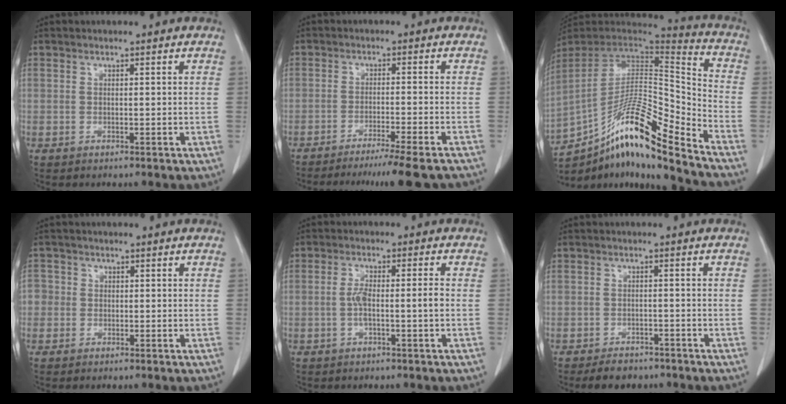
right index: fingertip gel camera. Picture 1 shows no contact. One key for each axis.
{"total": 13.4, "fx": -11.9, "fy": -0.8, "fz": 6.2, "tx": -0.063, "ty": -0.038, "tz": -0.163}
{"total": 20.6, "fx": -14.9, "fy": 1.5, "fz": 14.2, "tx": -0.256, "ty": 0.007, "tz": -0.267}
{"total": 2.6, "fx": -0.2, "fy": 2.6, "fz": 0.4, "tx": 0.006, "ty": 0.006, "tz": -0.009}
{"total": 4.4, "fx": -0.8, "fy": 0.5, "fz": 4.3, "tx": -0.087, "ty": 0.007, "tz": -0.013}
{"total": 4.1, "fx": -3.2, "fy": 2.3, "fz": 1.0, "tx": -0.017, "ty": 0.003, "tz": -0.046}